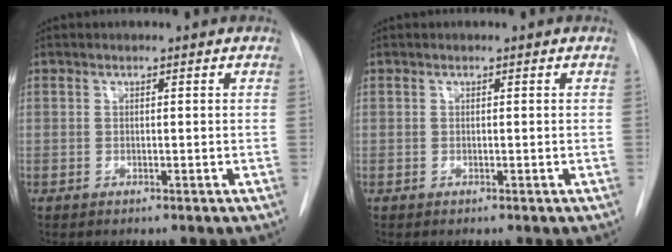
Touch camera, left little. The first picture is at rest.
{"total": 0.0}